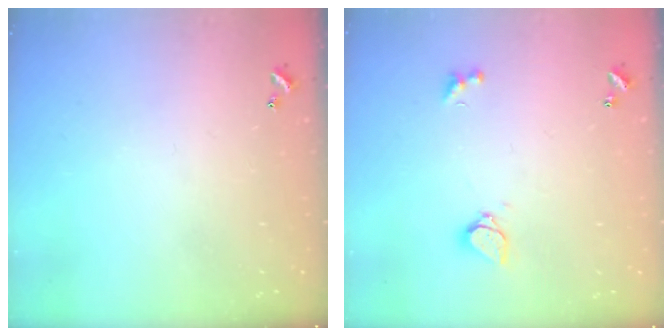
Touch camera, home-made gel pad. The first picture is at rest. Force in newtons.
{"total": 3.0, "press": 2.9, "slide": 0.8}